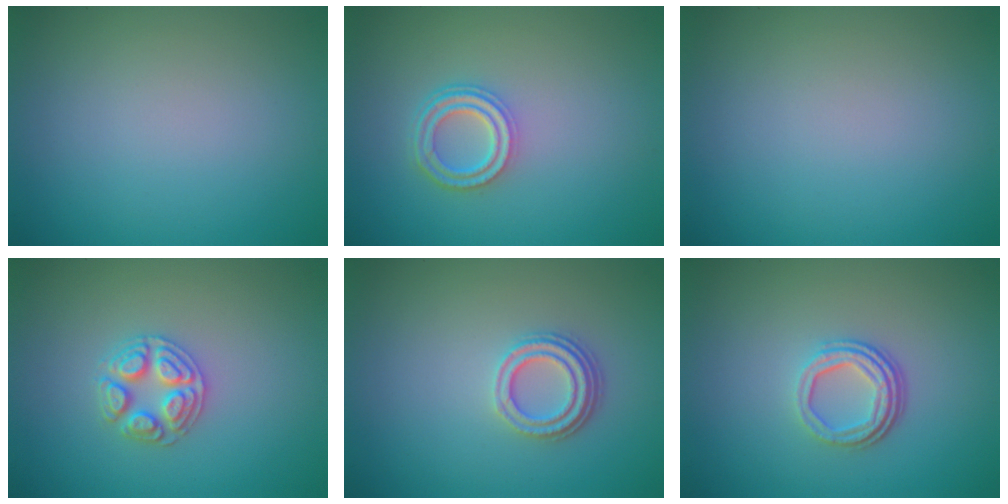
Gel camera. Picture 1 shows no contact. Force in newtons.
{"total": 3.4, "press": 2.6, "slide": 2.1}
{"total": 0.0}
{"total": 2.5, "press": 2.5, "slide": 0.4}
{"total": 3.0, "press": 2.3, "slide": 1.9}
{"total": 3.3, "press": 2.3, "slide": 2.4}